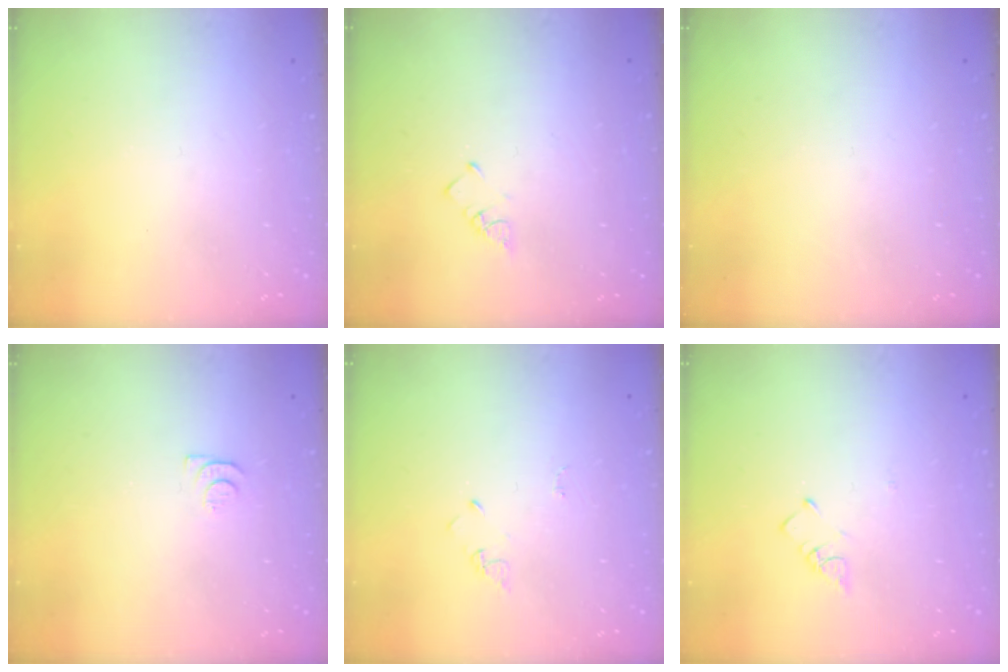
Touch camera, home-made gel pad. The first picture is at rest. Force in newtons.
{"total": 1.9, "press": 1.9, "slide": 0.3}
{"total": 0.0}
{"total": 4.1, "press": 4.0, "slide": 0.6}
{"total": 2.9, "press": 2.9, "slide": 0.3}
{"total": 2.6, "press": 2.6, "slide": 0.5}